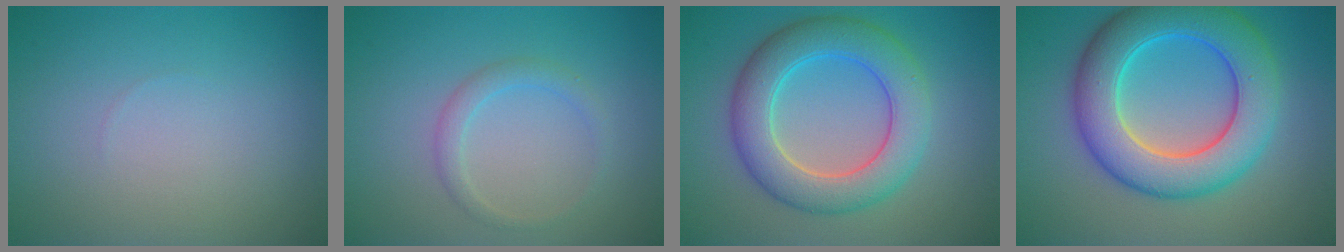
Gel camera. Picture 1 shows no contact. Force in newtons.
{"total": 1.6, "press": 1.6, "slide": 0.1}
{"total": 7.0, "press": 7.0, "slide": 0.3}
{"total": 9.4, "press": 9.4, "slide": 0.1}